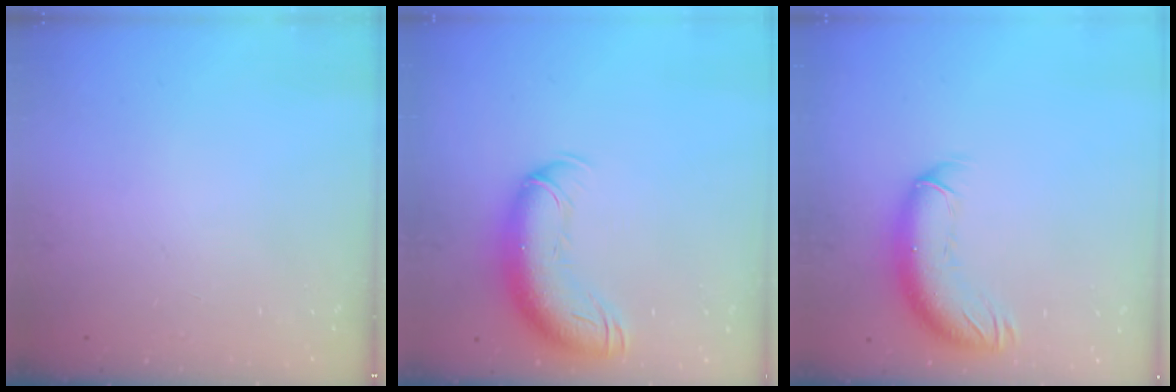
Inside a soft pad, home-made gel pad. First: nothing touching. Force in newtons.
{"total": 15.2, "press": 14.8, "slide": 3.6}
{"total": 11.7, "press": 11.4, "slide": 2.8}